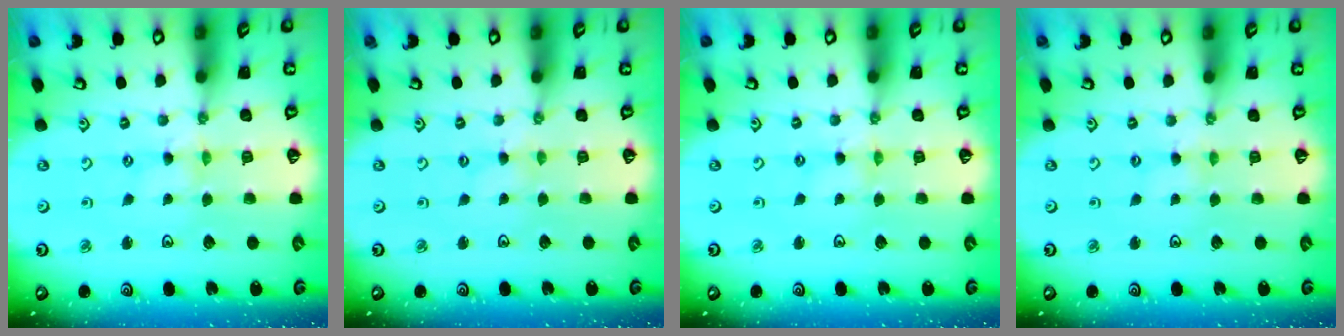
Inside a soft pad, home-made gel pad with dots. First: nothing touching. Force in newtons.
{"total": 0.8, "press": 0.7, "slide": 0.3}
{"total": 0.6, "press": 0.6, "slide": 0.2}
{"total": 2.0, "press": 2.0, "slide": 0.4}